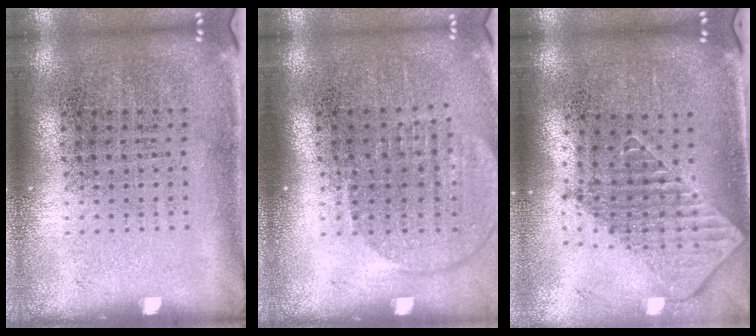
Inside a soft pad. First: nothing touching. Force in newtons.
{"total": 1.6, "press": 1.4, "slide": 0.9}
{"total": 1.9, "press": 1.5, "slide": 1.3}